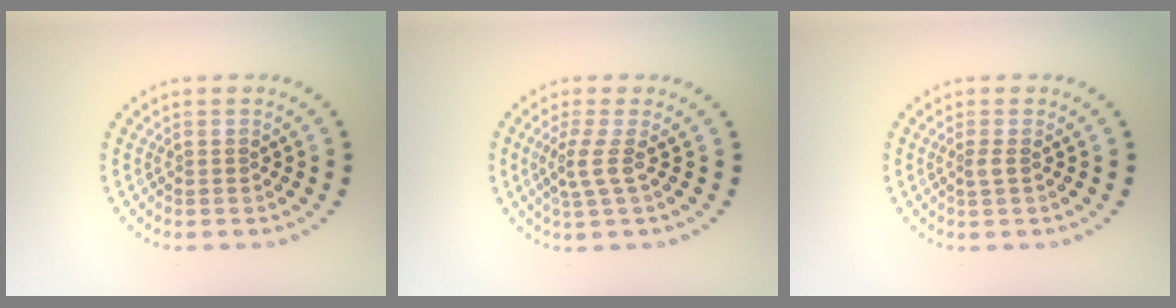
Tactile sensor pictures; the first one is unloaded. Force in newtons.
{"total": 2.0, "press": 1.4, "slide": 1.5}
{"total": 1.0, "press": 0.7, "slide": 0.7}